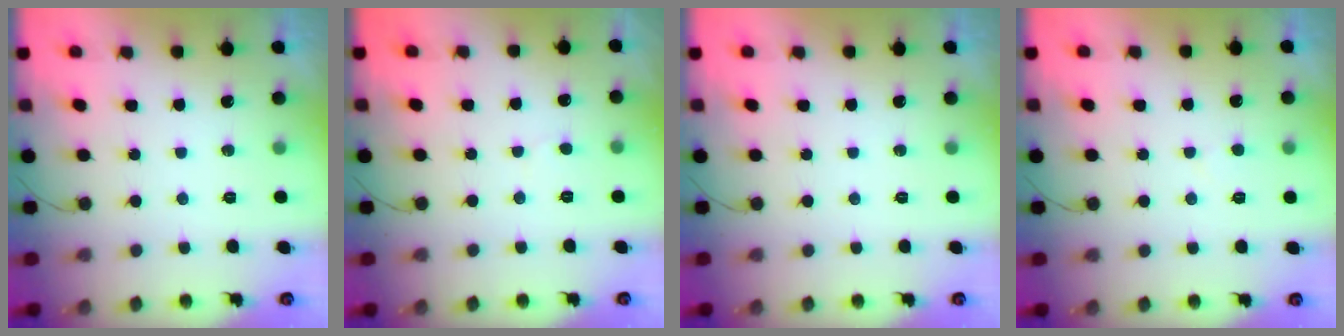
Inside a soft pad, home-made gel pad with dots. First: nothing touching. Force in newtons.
{"total": 2.6, "press": 2.6, "slide": 0.2}
{"total": 0.0}
{"total": 3.0, "press": 3.0, "slide": 0.3}